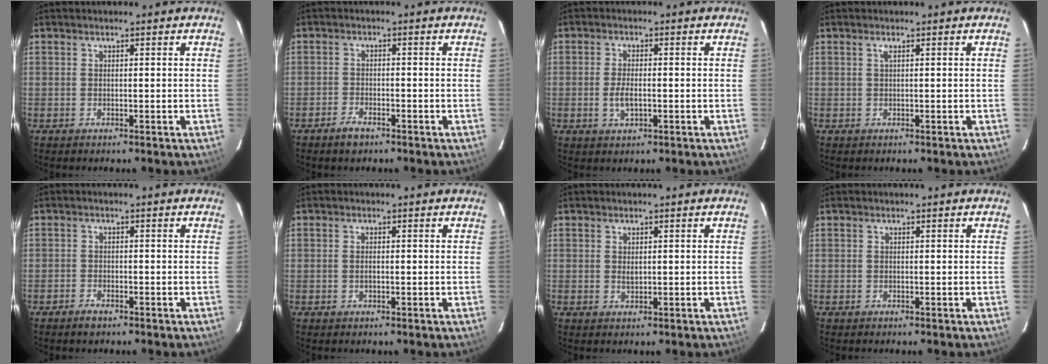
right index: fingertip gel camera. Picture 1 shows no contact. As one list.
[{"total": 3.1, "force": [-2.4, 1.4, 1.5], "torque": [-0.043, -0.001, -0.046]}, {"total": 3.7, "force": [-0.9, 1.6, 3.2], "torque": [-0.066, -0.001, -0.016]}, {"total": 0.6, "force": [0.2, -0.2, 0.6], "torque": [-0.012, 0.002, 0.002]}, {"total": 2.1, "force": [-1.7, 0.8, 0.9], "torque": [-0.025, -0.001, -0.033]}, {"total": 1.0, "force": [-0.1, 0.4, 0.9], "torque": [-0.016, 0.003, -0.002]}, {"total": 1.1, "force": [0.3, 0.7, 0.8], "torque": [-0.012, 0.002, 0.007]}, {"total": 0.0}]